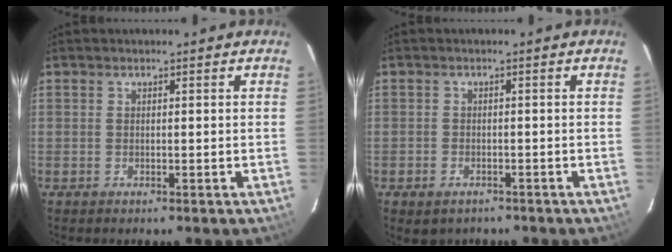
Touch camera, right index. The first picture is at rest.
{"total": 3.2, "force": [-2.0, 2.3, 1.1], "torque": [-0.027, -0.005, -0.026]}